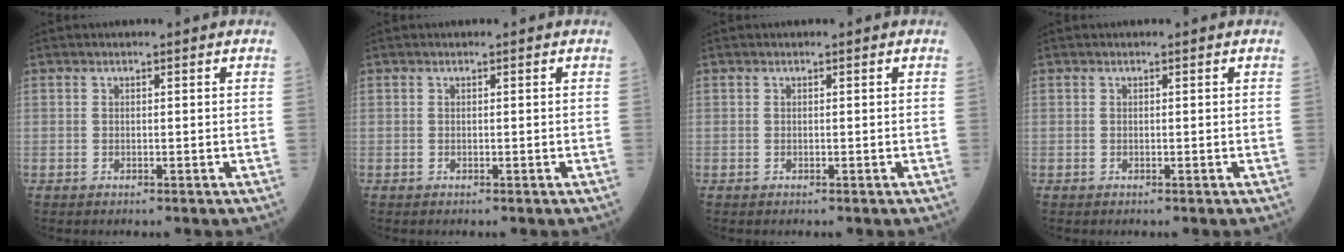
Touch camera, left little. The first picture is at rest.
{"total": 0.0}
{"total": 0.0}
{"total": 0.0}